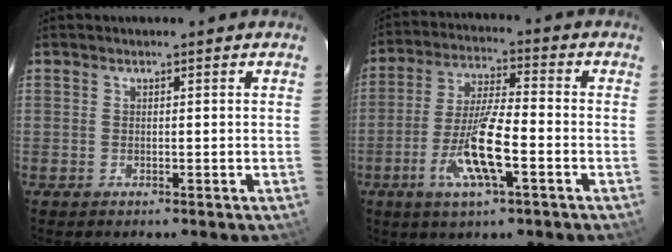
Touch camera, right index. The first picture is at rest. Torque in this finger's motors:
{"motor_torque": [1.19, -0.95, 0.96, 0.21]}